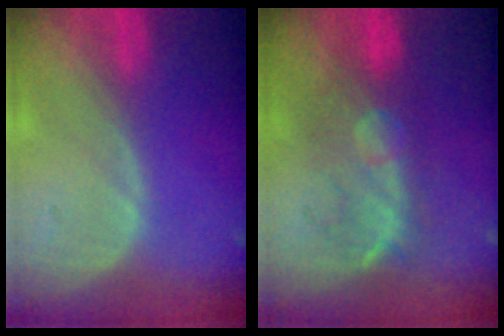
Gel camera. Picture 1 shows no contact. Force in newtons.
{"total": 8.0, "press": 7.9, "slide": 0.7}